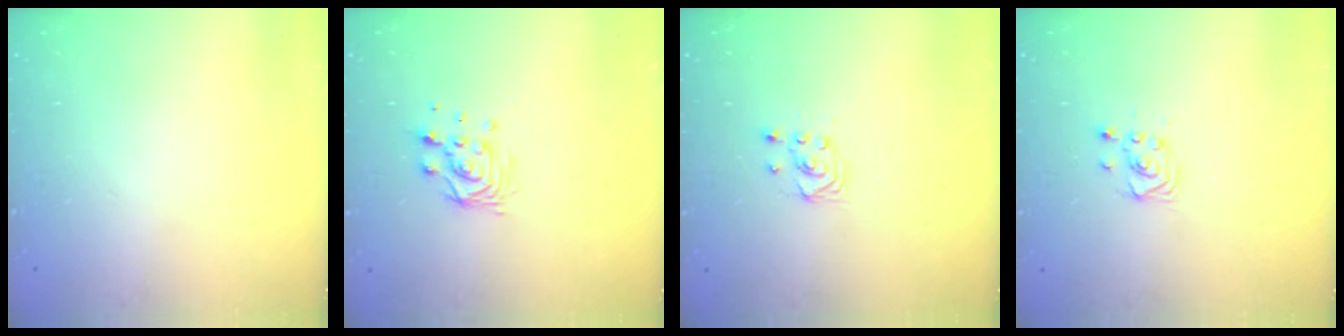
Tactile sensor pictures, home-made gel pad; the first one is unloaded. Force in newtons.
{"total": 8.2, "press": 8.2, "slide": 0.4}
{"total": 3.0, "press": 2.8, "slide": 1.1}
{"total": 2.9, "press": 2.9, "slide": 0.4}